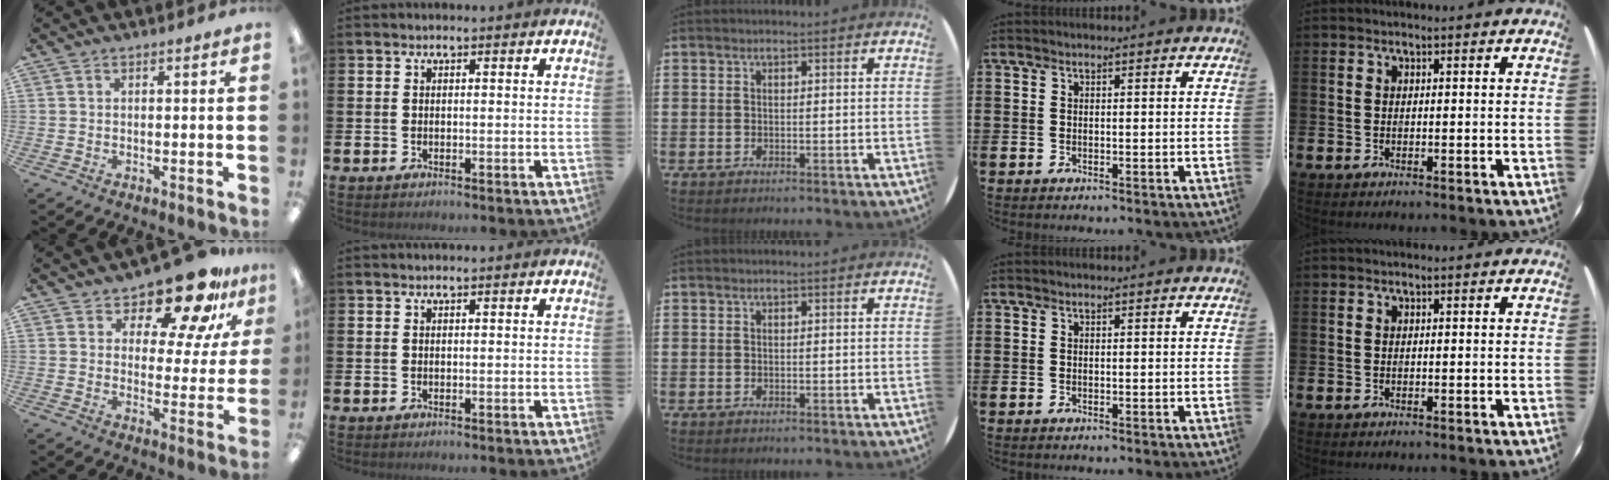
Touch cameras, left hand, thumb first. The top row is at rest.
{"thumb": {"total": 15.3, "force": [12.4, 5.6, 7.0], "torque": [-0.115, -0.088, 0.214]}}